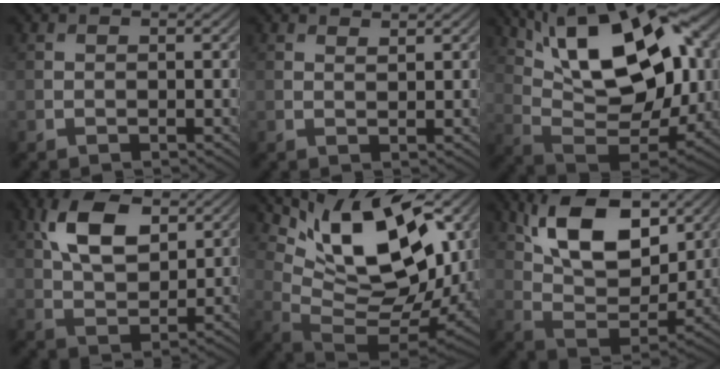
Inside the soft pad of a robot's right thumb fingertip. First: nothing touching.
{"total": 1.0, "force": [1.0, 0.1, 0.4], "torque": [-0.008, -0.003, 0.019]}
{"total": 18.4, "force": [7.6, 8.4, 14.5], "torque": [-0.252, 0.041, 0.113]}
{"total": 9.8, "force": [4.1, 5.3, 7.1], "torque": [-0.153, 0.007, 0.078]}
{"total": 15.9, "force": [6.7, 7.2, 12.5], "torque": [-0.220, -0.005, 0.129]}
{"total": 14.1, "force": [7.1, 6.9, 10.1], "torque": [-0.193, -0.005, 0.125]}